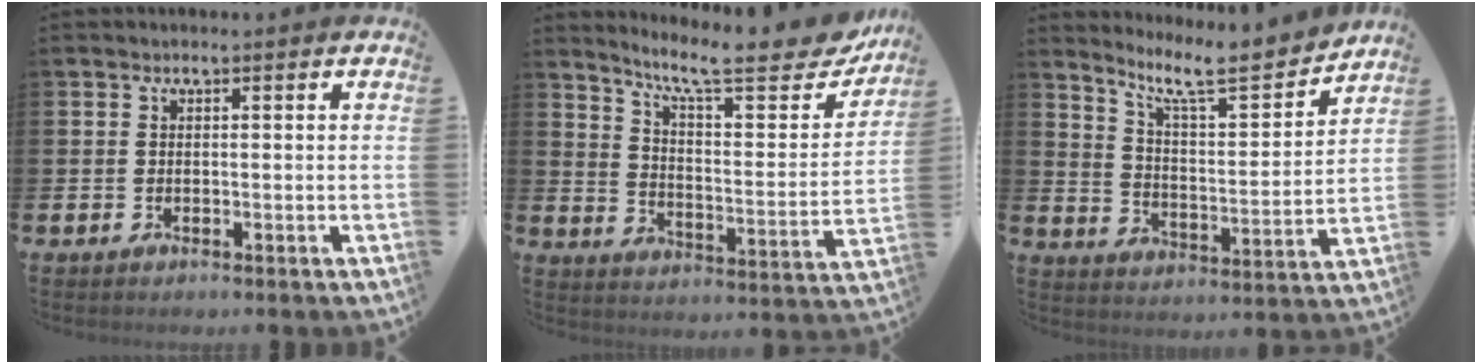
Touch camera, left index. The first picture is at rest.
{"total": 10.4, "force": [8.7, 1.8, 5.3], "torque": [-0.109, -0.064, 0.139]}
{"total": 9.1, "force": [8.2, 1.2, 3.8], "torque": [-0.093, -0.060, 0.140]}